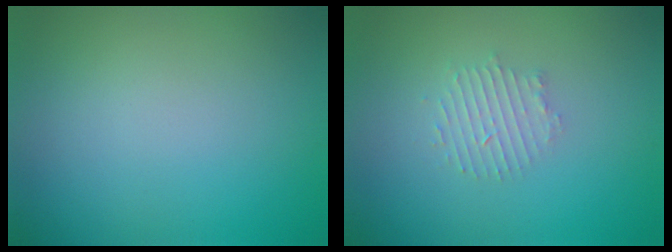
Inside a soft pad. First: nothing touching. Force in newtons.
{"total": 1.8, "press": 1.7, "slide": 0.4}